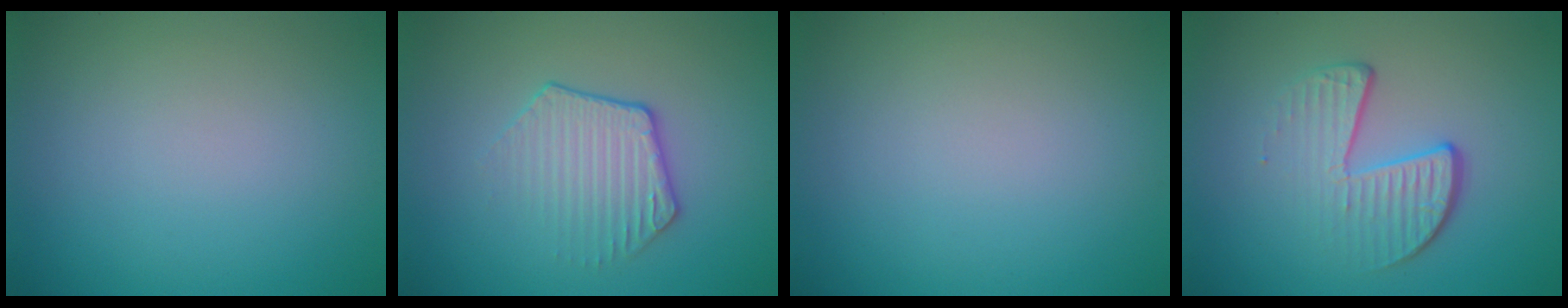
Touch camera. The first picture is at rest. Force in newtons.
{"total": 2.7, "press": 2.2, "slide": 1.6}
{"total": 0.0}
{"total": 3.9, "press": 2.5, "slide": 3.0}